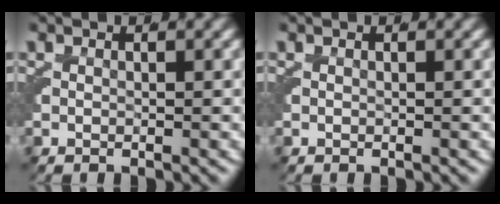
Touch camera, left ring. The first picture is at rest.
{"total": 0.0}